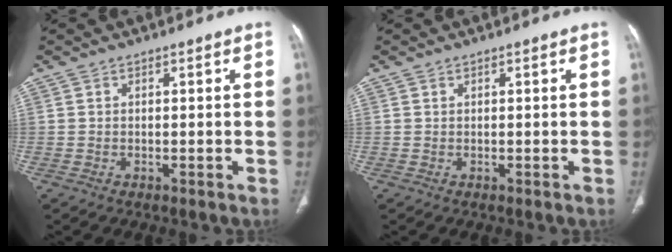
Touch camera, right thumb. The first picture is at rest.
{"total": 0.0}